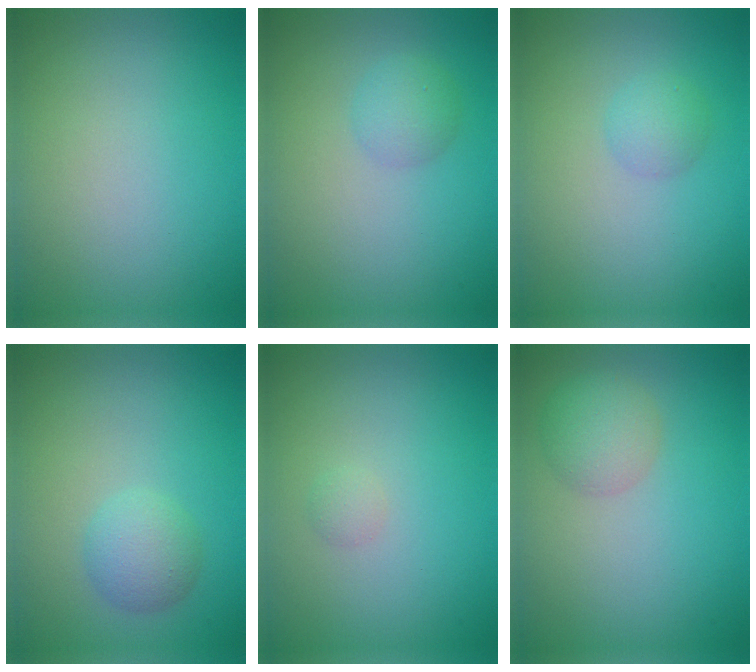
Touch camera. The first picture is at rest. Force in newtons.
{"total": 2.0, "press": 2.0, "slide": 0.1}
{"total": 1.7, "press": 1.7, "slide": 0.1}
{"total": 2.5, "press": 2.5, "slide": 0.1}
{"total": 0.6, "press": 0.6, "slide": 0.1}
{"total": 2.9, "press": 2.8, "slide": 0.3}